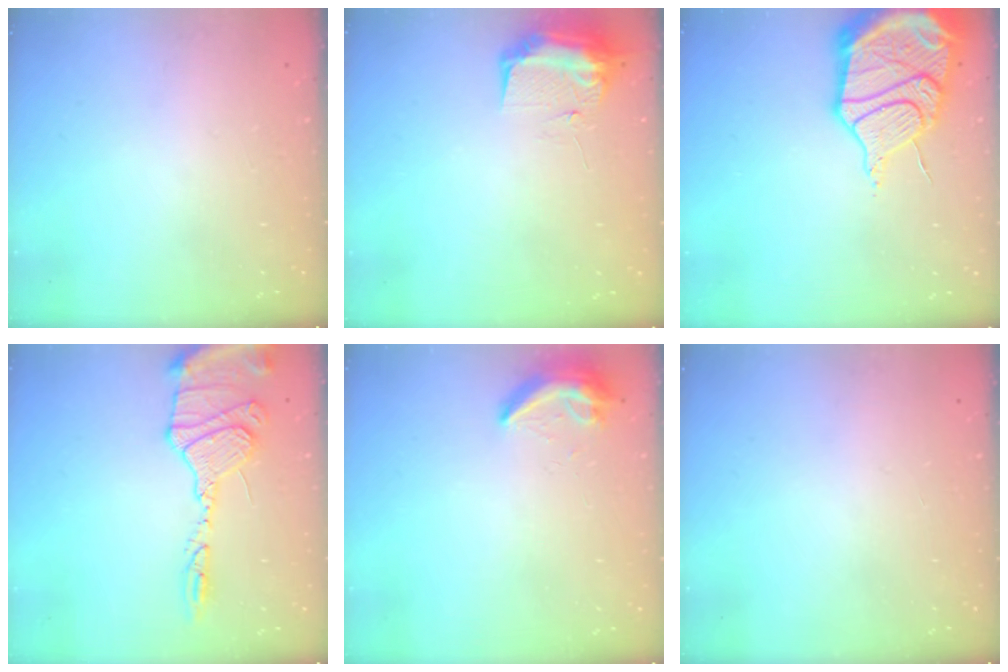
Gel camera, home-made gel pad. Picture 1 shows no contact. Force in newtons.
{"total": 9.6, "press": 9.6, "slide": 0.9}
{"total": 21.7, "press": 21.6, "slide": 2.4}
{"total": 14.9, "press": 14.8, "slide": 1.7}
{"total": 7.8, "press": 7.8, "slide": 0.9}
{"total": 0.0}